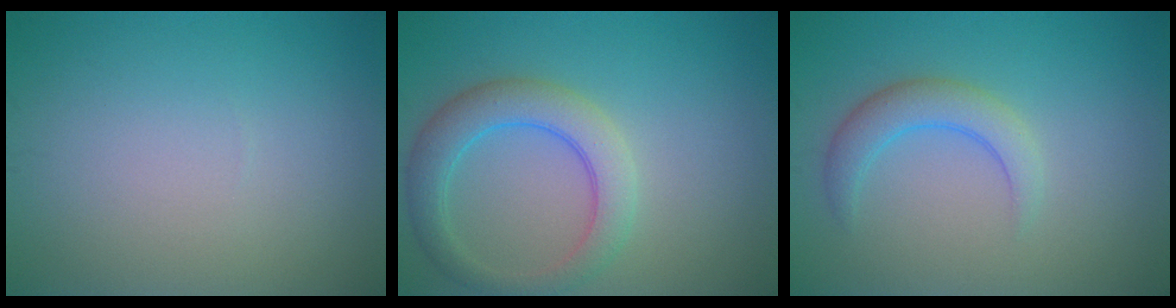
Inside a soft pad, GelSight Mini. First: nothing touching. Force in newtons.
{"total": 4.5, "press": 4.5, "slide": 0.3}
{"total": 3.0, "press": 2.9, "slide": 0.2}